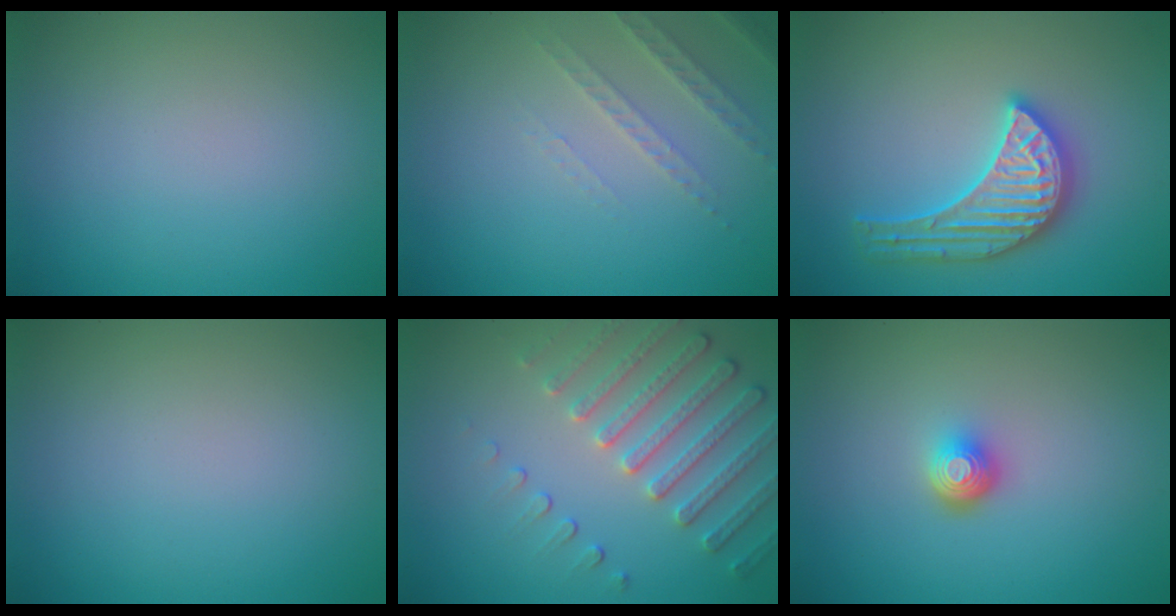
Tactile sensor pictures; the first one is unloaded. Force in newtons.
{"total": 2.2, "press": 2.1, "slide": 0.7}
{"total": 4.2, "press": 4.1, "slide": 0.5}
{"total": 0.0}
{"total": 4.7, "press": 4.0, "slide": 2.4}
{"total": 2.2, "press": 1.5, "slide": 1.6}